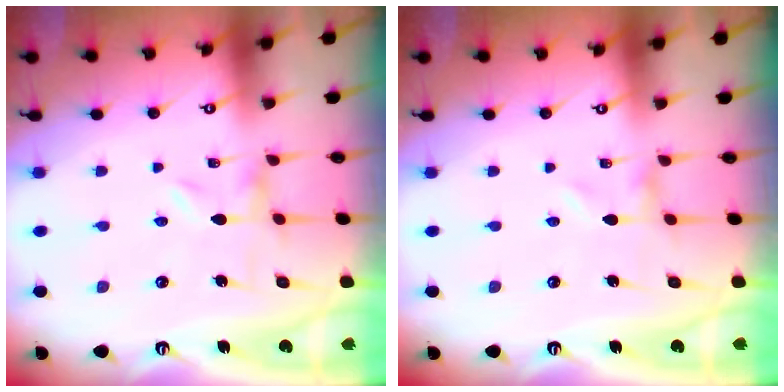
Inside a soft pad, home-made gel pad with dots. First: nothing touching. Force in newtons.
{"total": 0.0}